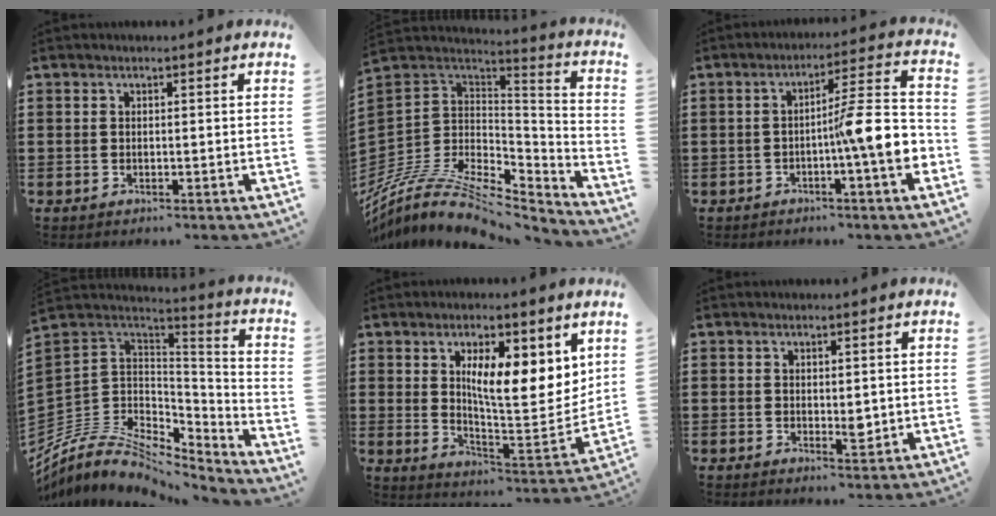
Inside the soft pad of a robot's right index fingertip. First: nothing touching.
{"total": 10.8, "force": [-7.9, 4.8, 5.6], "torque": [-0.125, 0.006, -0.154]}
{"total": 10.1, "force": [-2.3, 1.6, 9.7], "torque": [-0.139, -0.006, -0.043]}
{"total": 7.7, "force": [-4.9, 5.1, 3.1], "torque": [-0.096, -0.012, -0.097]}
{"total": 10.1, "force": [5.0, 3.4, 8.0], "torque": [-0.127, -0.030, 0.080]}
{"total": 2.1, "force": [0.3, 1.2, 1.7], "torque": [-0.024, -0.002, 0.006]}